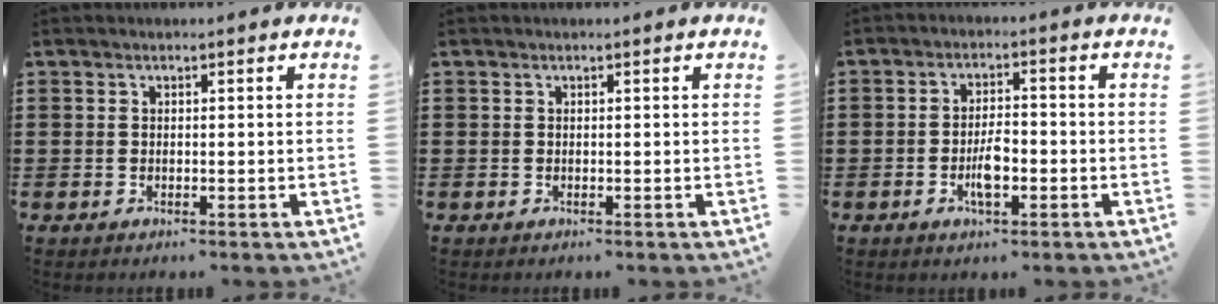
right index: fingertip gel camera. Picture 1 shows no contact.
{"total": 0.0}
{"total": 4.4, "force": [-1.5, 1.5, 3.9], "torque": [-0.081, 0.001, -0.031]}